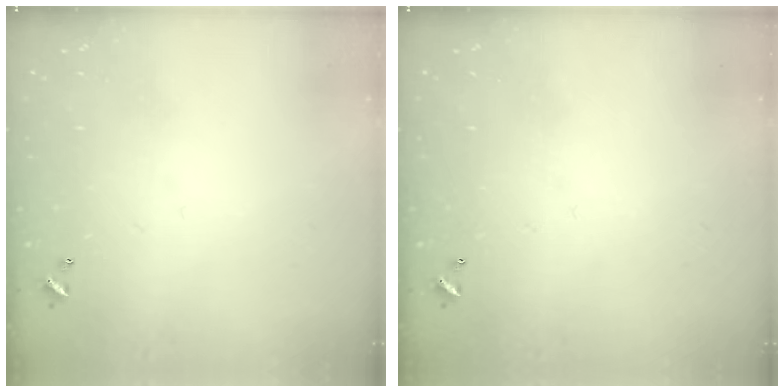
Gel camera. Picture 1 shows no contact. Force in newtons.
{"total": 0.0}